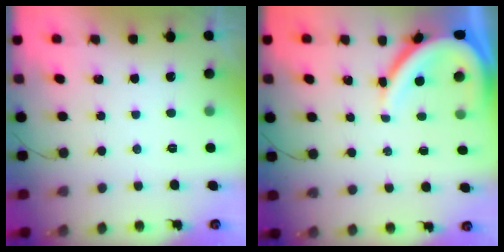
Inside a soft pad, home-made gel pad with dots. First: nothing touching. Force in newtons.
{"total": 9.2, "press": 9.1, "slide": 0.9}